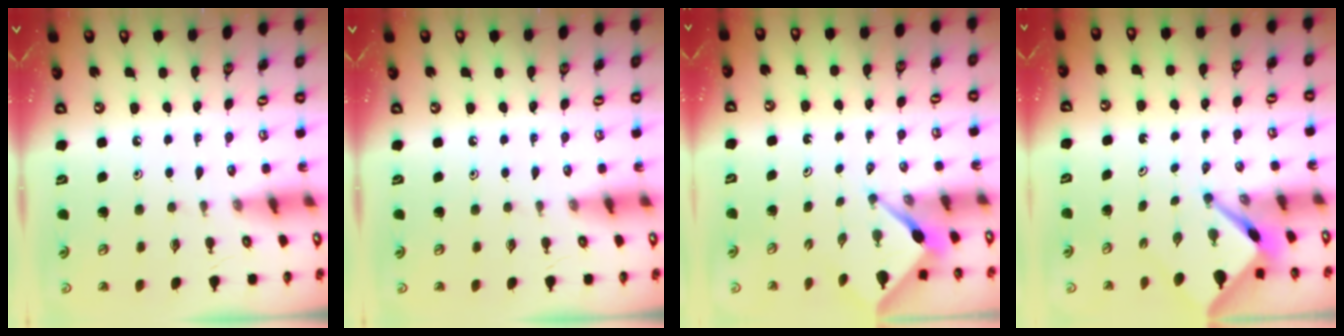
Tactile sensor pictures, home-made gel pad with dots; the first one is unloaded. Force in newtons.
{"total": 0.0}
{"total": 2.5, "press": 2.5, "slide": 0.1}
{"total": 3.3, "press": 3.3, "slide": 0.2}